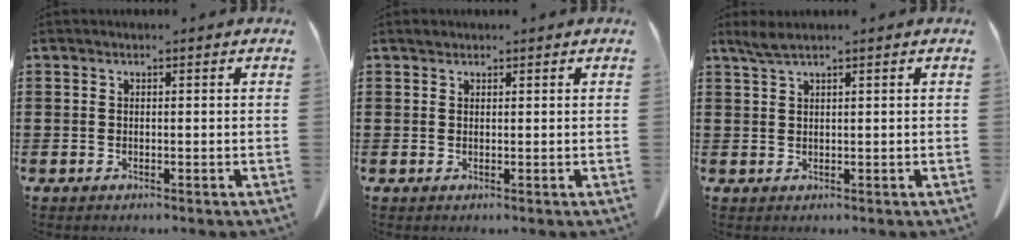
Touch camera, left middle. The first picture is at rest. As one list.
[{"total": 0.7, "force": [0.6, 0.4, 0.1], "torque": [-0.004, 0.003, 0.011]}, {"total": 2.1, "force": [1.5, 0.1, 1.4], "torque": [-0.030, 0.000, 0.029]}]